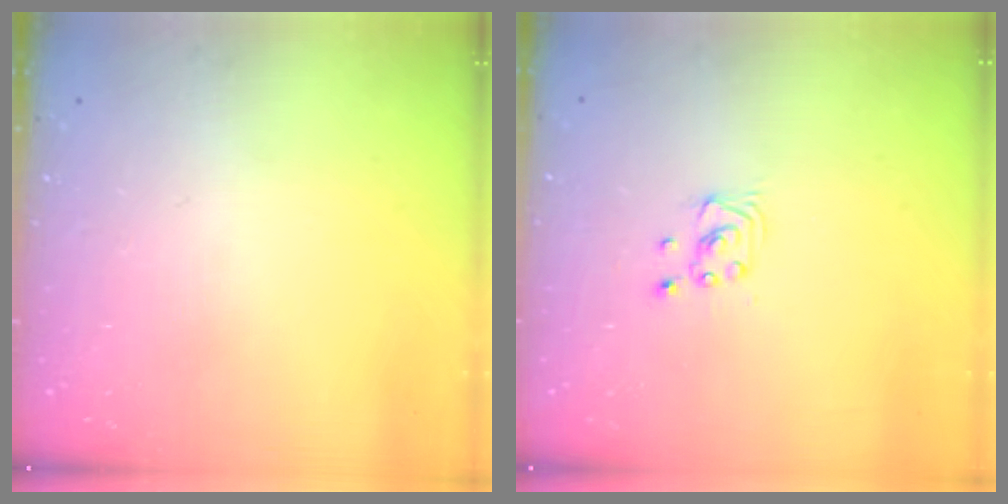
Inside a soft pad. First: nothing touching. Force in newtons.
{"total": 2.2, "press": 2.2, "slide": 0.2}